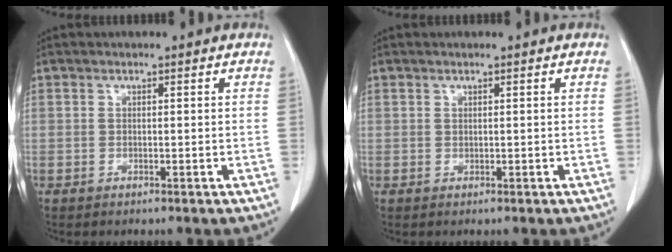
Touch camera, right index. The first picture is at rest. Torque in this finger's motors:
{"motor_torque": [0.00, 0.00, 0.00, 0.00]}